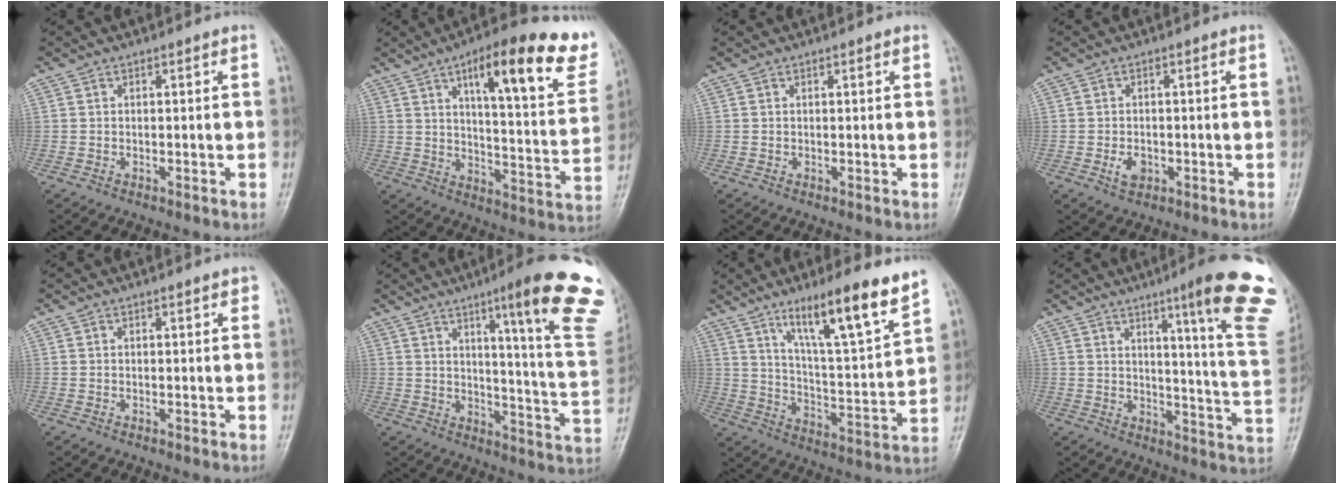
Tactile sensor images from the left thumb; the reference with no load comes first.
{"total": 22.3, "force": [12.9, 6.3, 17.1], "torque": [-0.195, -0.045, 0.178]}
{"total": 0.7, "force": [0.4, 0.1, 0.5], "torque": [-0.008, 0.000, 0.004]}
{"total": 2.7, "force": [-0.8, 1.9, 1.8], "torque": [-0.028, 0.000, -0.011]}
{"total": 1.2, "force": [0.7, 0.4, 0.9], "torque": [-0.009, 0.000, 0.006]}
{"total": 22.9, "force": [12.3, 2.5, 19.1], "torque": [-0.219, -0.056, 0.157]}
{"total": 16.6, "force": [11.2, 2.1, 12.0], "torque": [-0.180, -0.063, 0.190]}
{"total": 20.7, "force": [11.2, 1.9, 17.3], "torque": [-0.200, -0.057, 0.138]}